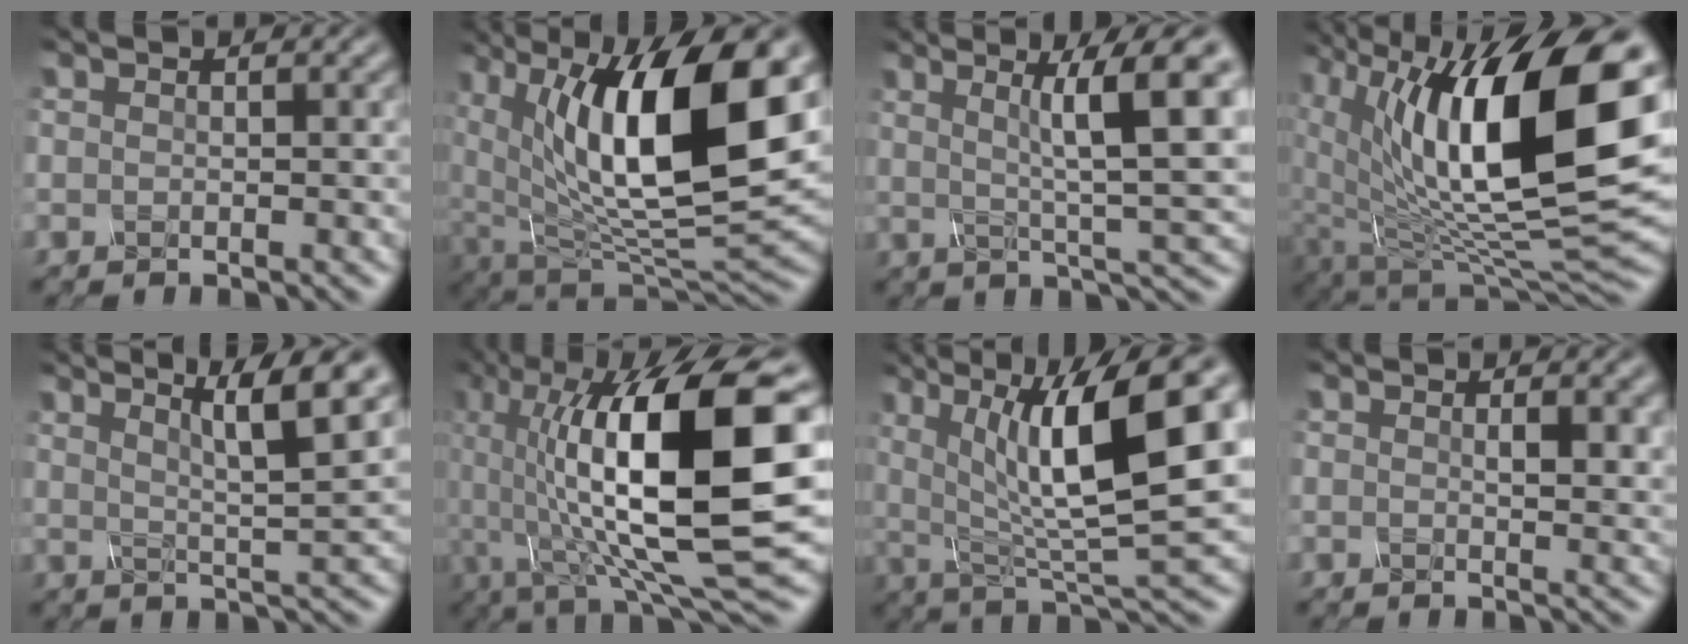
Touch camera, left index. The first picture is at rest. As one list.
[{"total": 15.6, "force": [4.2, 7.2, 13.2], "torque": [-0.222, -0.004, 0.070]}, {"total": 9.3, "force": [2.6, 1.5, 8.7], "torque": [-0.128, 0.011, 0.046]}, {"total": 17.6, "force": [3.7, 9.0, 14.7], "torque": [-0.238, -0.009, 0.067]}, {"total": 7.4, "force": [4.0, 1.2, 6.1], "torque": [-0.079, 0.010, 0.058]}, {"total": 16.1, "force": [0.1, 5.4, 15.2], "torque": [-0.254, 0.005, -0.006]}, {"total": 13.3, "force": [3.4, 3.8, 12.3], "torque": [-0.198, 0.005, 0.059]}, {"total": 2.4, "force": [0.7, 0.8, 2.1], "torque": [-0.034, -0.004, 0.016]}]